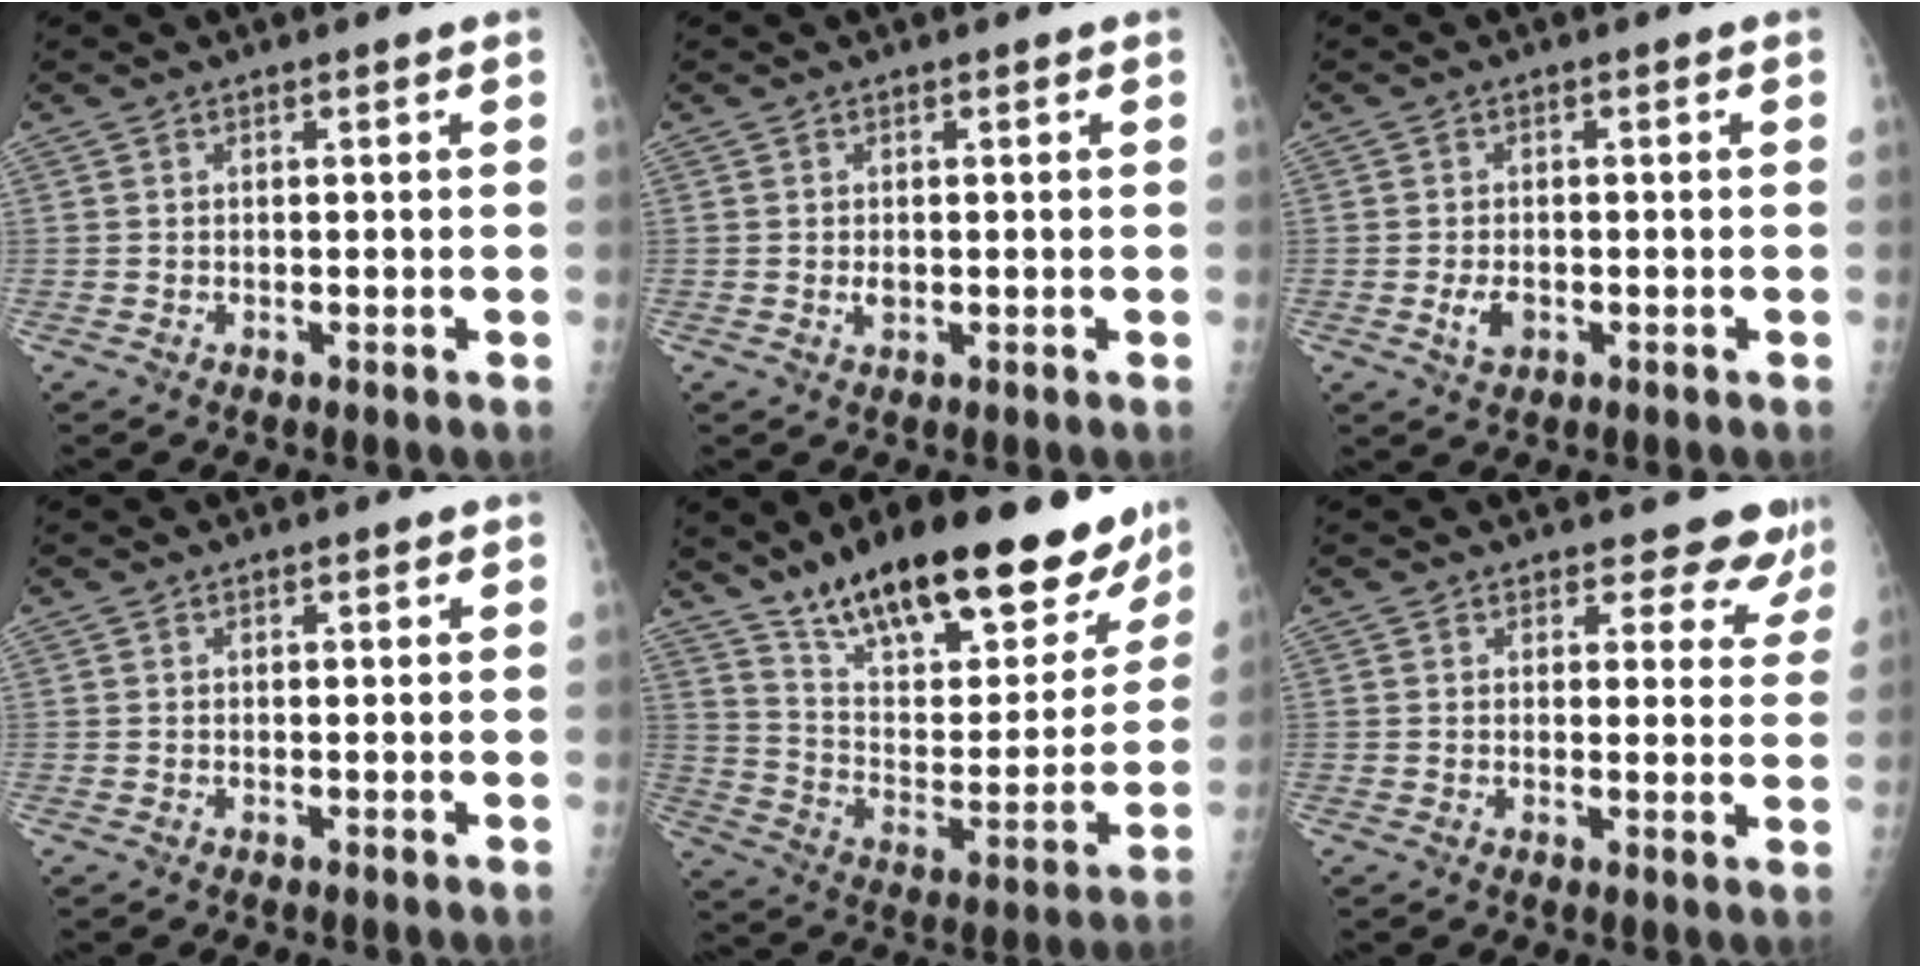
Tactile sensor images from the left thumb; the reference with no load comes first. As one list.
[{"total": 1.2, "force": [0.0, 0.9, 0.8], "torque": [-0.011, -0.001, 0.002]}, {"total": 3.0, "force": [-0.8, 1.9, 2.1], "torque": [-0.037, 0.000, -0.011]}, {"total": 0.7, "force": [0.5, 0.4, 0.3], "torque": [-0.001, -0.001, 0.003]}, {"total": 29.2, "force": [21.8, 10.0, 16.7], "torque": [-0.215, -0.077, 0.333]}, {"total": 7.6, "force": [6.9, 3.1, 0.9], "torque": [0.036, -0.037, 0.057]}]